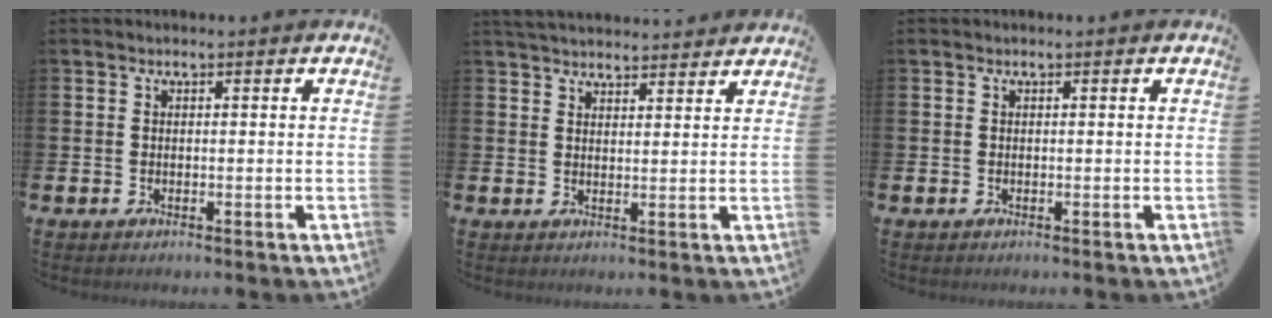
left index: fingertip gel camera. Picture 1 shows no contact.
{"total": 3.8, "force": [3.8, 0.5, 0.3], "torque": [-0.011, -0.019, 0.070]}
{"total": 0.0}